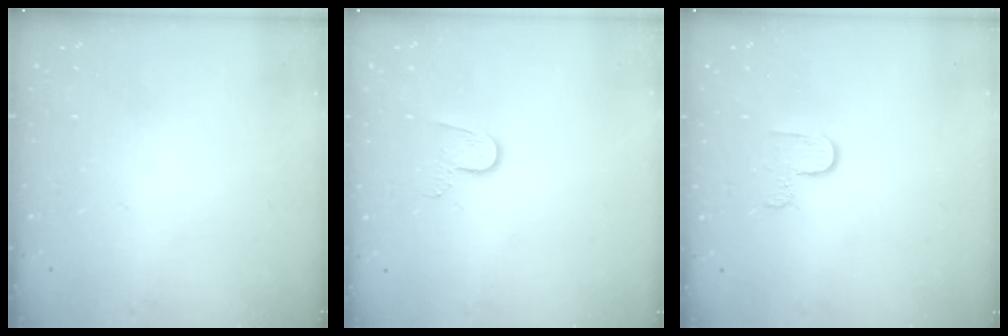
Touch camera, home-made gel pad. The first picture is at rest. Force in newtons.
{"total": 5.9, "press": 5.8, "slide": 0.5}
{"total": 3.1, "press": 3.1, "slide": 0.4}